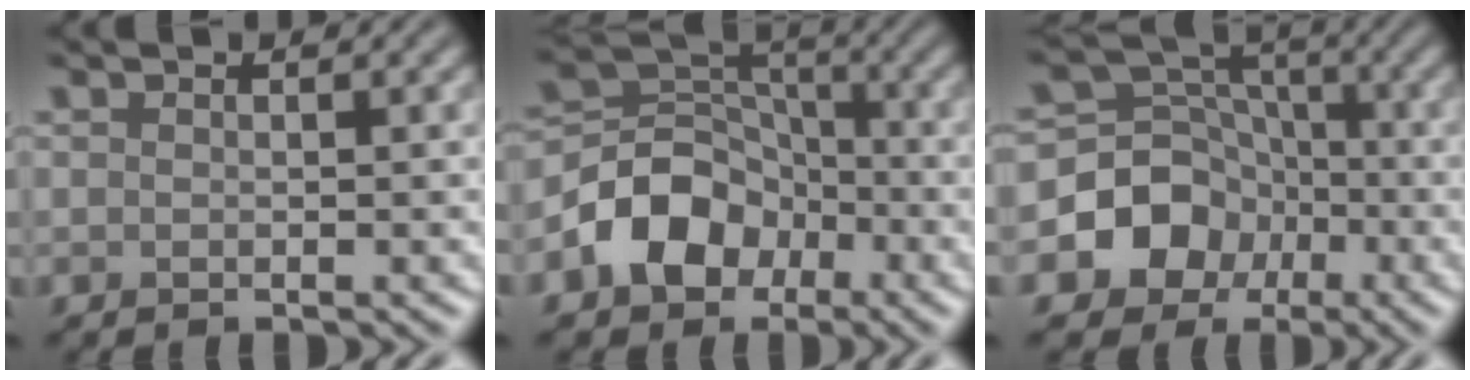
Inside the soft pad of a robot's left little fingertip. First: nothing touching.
{"total": 6.5, "force": [-3.0, 4.9, 3.0], "torque": [-0.044, 0.005, -0.063]}
{"total": 7.2, "force": [-2.7, 6.3, 2.3], "torque": [-0.014, 0.018, -0.078]}